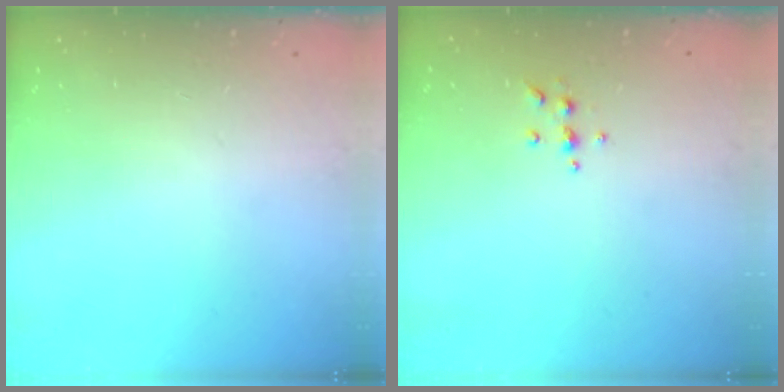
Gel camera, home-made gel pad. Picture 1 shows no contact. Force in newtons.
{"total": 5.7, "press": 5.7, "slide": 0.5}